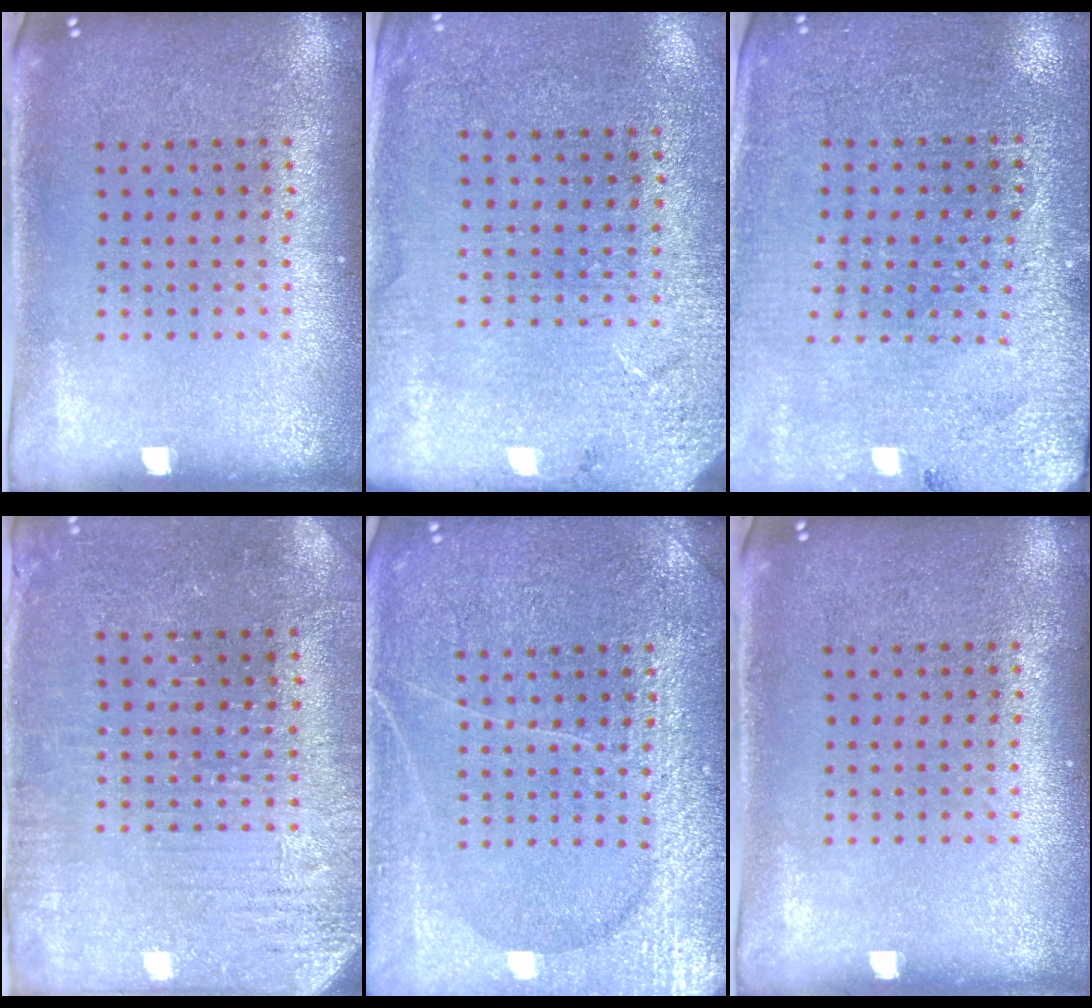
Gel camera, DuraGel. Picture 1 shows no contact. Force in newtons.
{"total": 2.6, "press": 2.5, "slide": 0.7}
{"total": 2.8, "press": 2.8, "slide": 0.2}
{"total": 3.0, "press": 2.8, "slide": 0.8}
{"total": 5.8, "press": 5.7, "slide": 0.8}
{"total": 0.0}